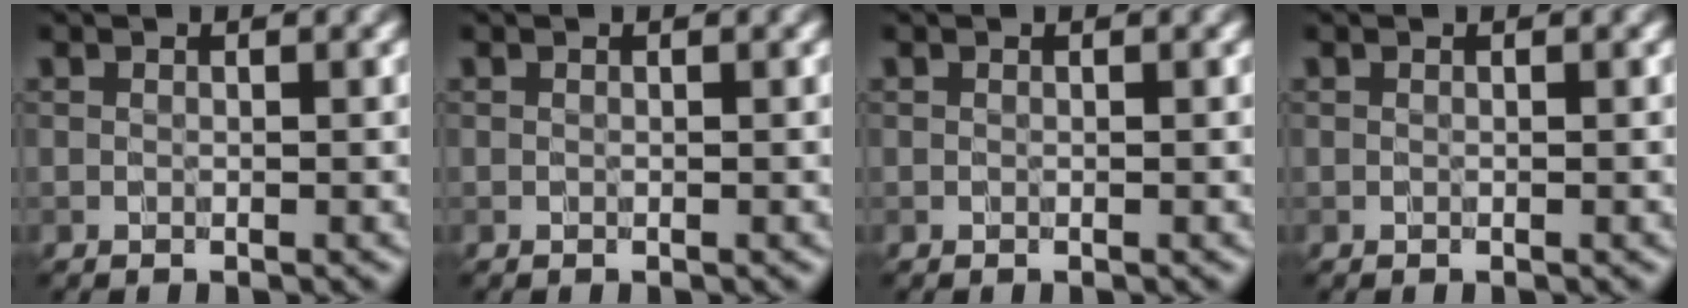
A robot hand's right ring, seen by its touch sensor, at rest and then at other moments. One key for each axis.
{"total": 0.0}
{"total": 0.0}
{"total": 0.0}